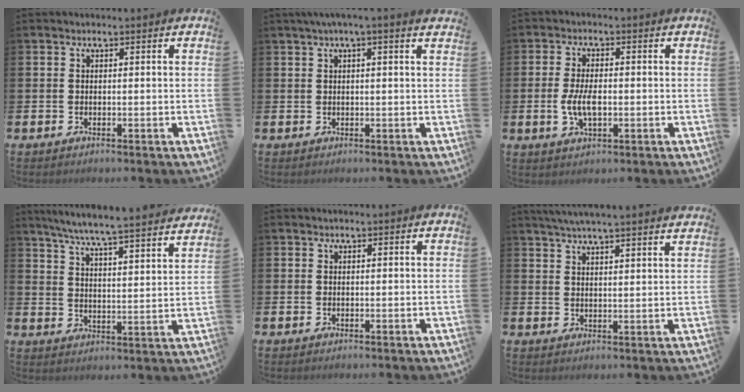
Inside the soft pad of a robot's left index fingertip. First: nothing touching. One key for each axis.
{"total": 2.0, "fx": 1.3, "fy": -0.3, "fz": 1.4, "tx": -0.024, "ty": -0.002, "tz": 0.022}
{"total": 4.5, "fx": -0.4, "fy": 2.2, "fz": 3.9, "tx": -0.073, "ty": 0.000, "tz": -0.011}
{"total": 6.9, "fx": 6.5, "fy": -0.4, "fz": 2.3, "tx": -0.070, "ty": -0.050, "tz": 0.110}
{"total": 0.0}
{"total": 4.8, "fx": 4.7, "fy": -0.6, "fz": 1.1, "tx": -0.037, "ty": -0.017, "tz": 0.085}